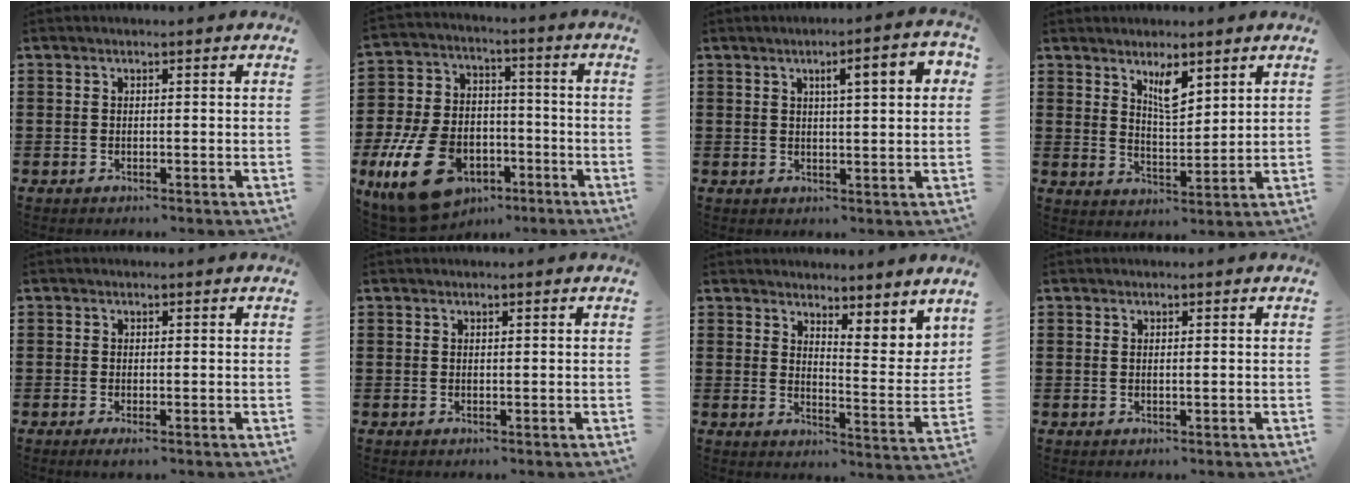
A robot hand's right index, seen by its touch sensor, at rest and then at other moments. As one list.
[{"total": 15.5, "force": [-6.5, 10.3, 9.6], "torque": [-0.213, 0.032, -0.114]}, {"total": 5.2, "force": [1.6, 1.1, 4.9], "torque": [-0.081, -0.002, 0.018]}, {"total": 5.0, "force": [3.2, 1.7, 3.4], "torque": [-0.058, -0.005, 0.054]}, {"total": 0.5, "force": [-0.3, -0.1, 0.4], "torque": [-0.009, -0.006, -0.004]}, {"total": 0.0}, {"total": 4.5, "force": [4.4, 0.7, 0.6], "torque": [-0.026, -0.033, 0.079]}, {"total": 0.7, "force": [0.2, 0.0, 0.7], "torque": [-0.012, -0.001, 0.003]}]